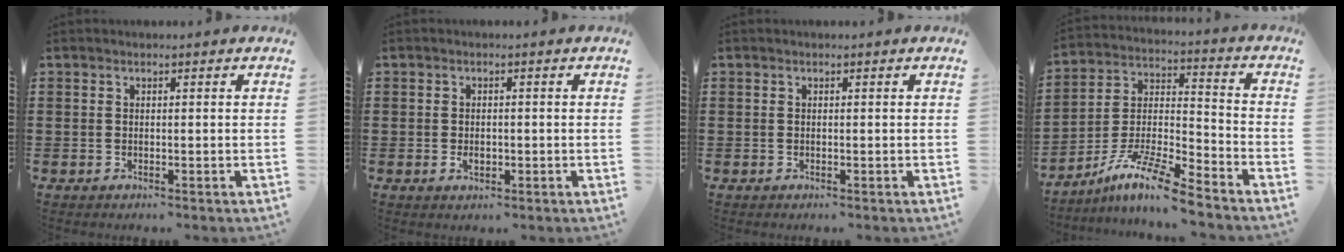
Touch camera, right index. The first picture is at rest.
{"total": 1.5, "force": [-0.3, 0.9, 1.1], "torque": [-0.021, 0.003, -0.006]}
{"total": 0.0}
{"total": 10.4, "force": [-8.7, 0.8, 5.7], "torque": [-0.114, 0.008, -0.173]}